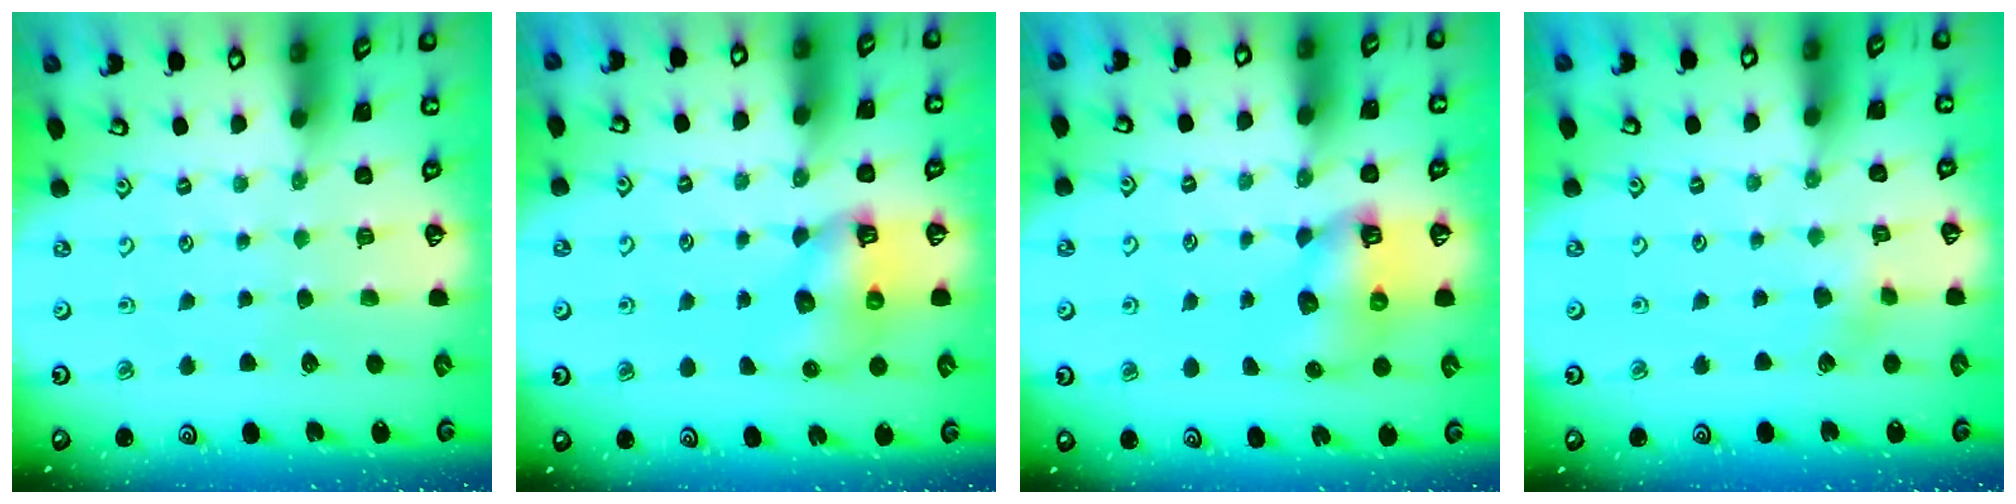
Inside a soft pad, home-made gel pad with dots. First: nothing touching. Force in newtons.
{"total": 7.2, "press": 7.2, "slide": 0.8}
{"total": 8.4, "press": 8.3, "slide": 1.0}
{"total": 3.2, "press": 3.2, "slide": 0.4}